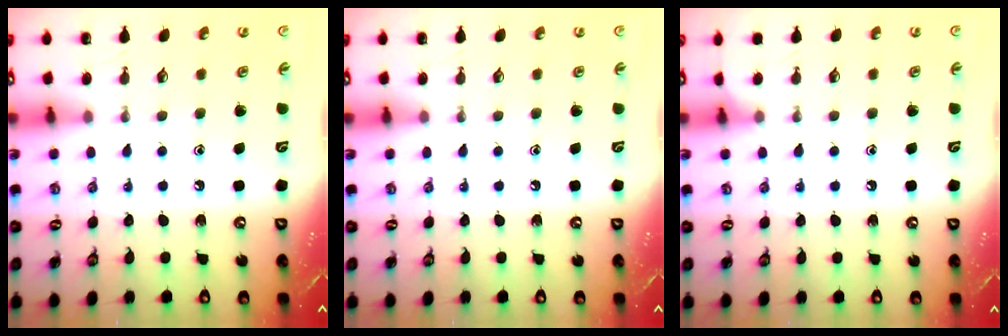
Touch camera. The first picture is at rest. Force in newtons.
{"total": 0.0}
{"total": 5.0, "press": 5.0, "slide": 0.6}